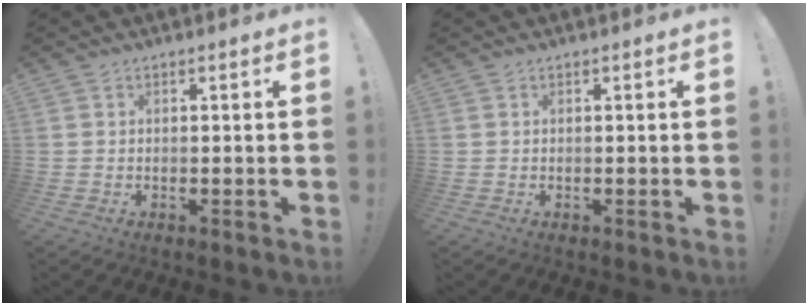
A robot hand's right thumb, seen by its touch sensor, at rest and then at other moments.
{"total": 0.0}